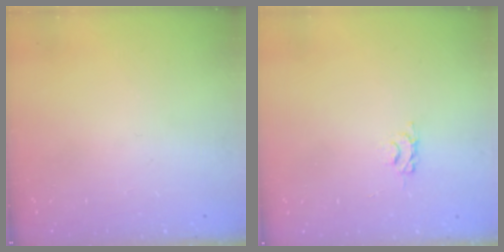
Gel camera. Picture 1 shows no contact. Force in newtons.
{"total": 3.1, "press": 3.0, "slide": 0.5}